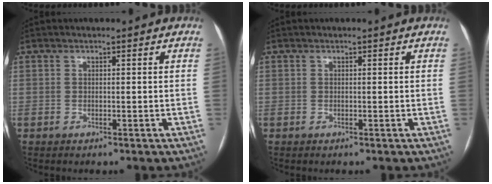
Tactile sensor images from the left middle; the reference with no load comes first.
{"total": 0.0}